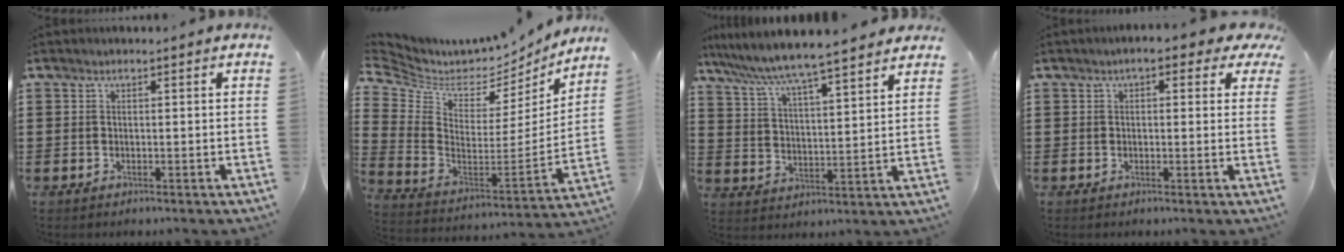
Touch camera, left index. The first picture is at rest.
{"total": 4.0, "force": [3.0, 2.4, 0.8], "torque": [-0.046, -0.042, 0.050]}
{"total": 5.9, "force": [5.4, -0.4, 2.3], "torque": [-0.071, -0.038, 0.086]}
{"total": 3.2, "force": [1.8, 1.2, 2.4], "torque": [-0.045, 0.001, 0.028]}